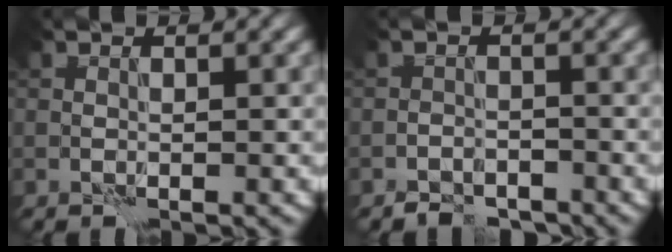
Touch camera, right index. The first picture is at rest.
{"total": 2.3, "force": [-2.1, 0.8, 0.1], "torque": [0.007, 0.003, -0.040]}